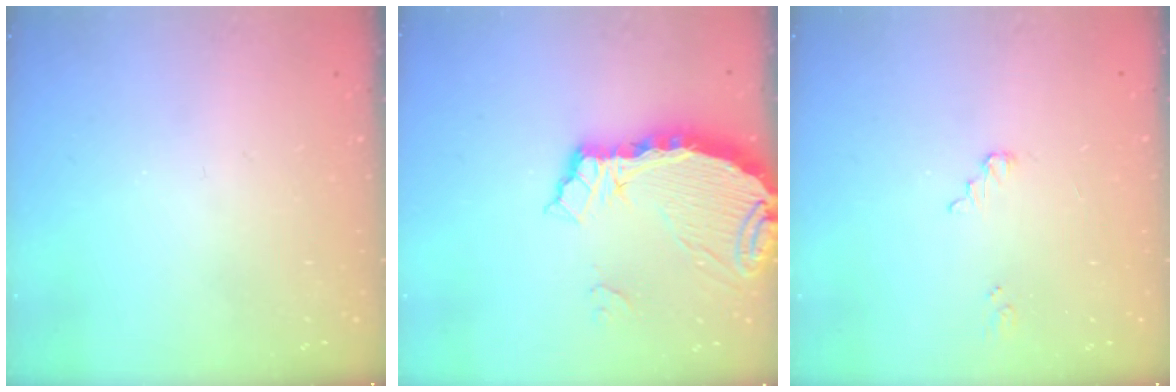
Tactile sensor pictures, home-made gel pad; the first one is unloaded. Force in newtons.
{"total": 10.4, "press": 10.4, "slide": 0.8}
{"total": 2.5, "press": 2.5, "slide": 0.1}